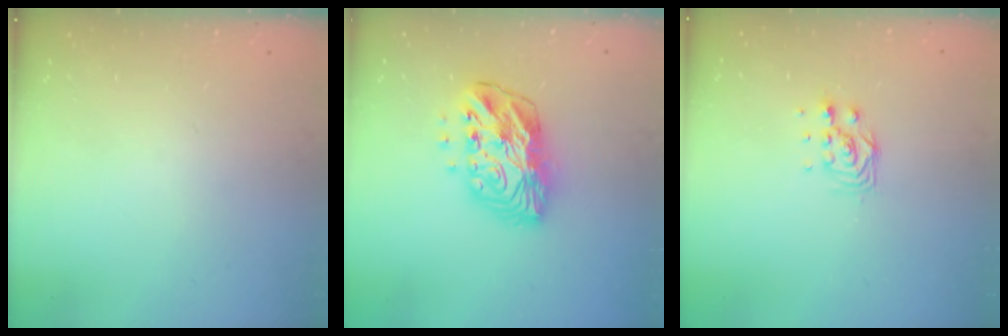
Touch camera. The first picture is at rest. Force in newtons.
{"total": 14.1, "press": 14.0, "slide": 1.1}
{"total": 6.6, "press": 6.6, "slide": 0.5}